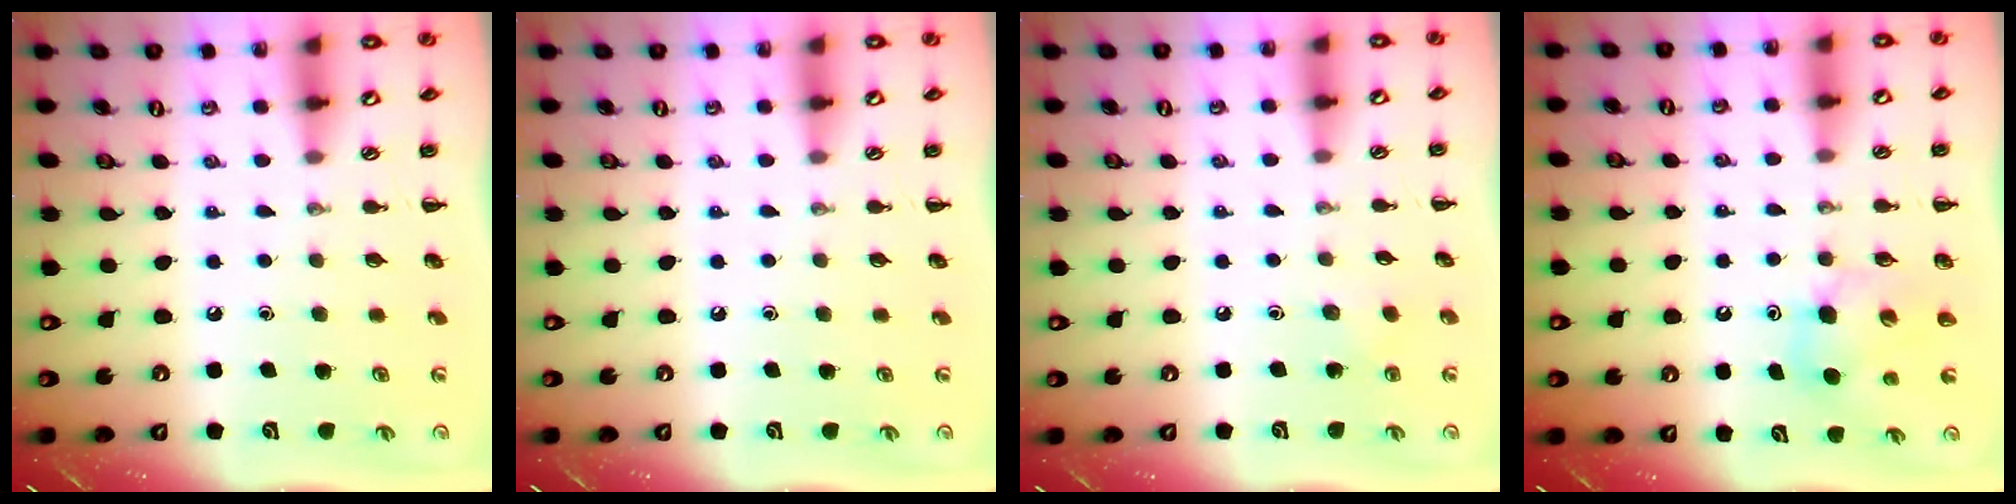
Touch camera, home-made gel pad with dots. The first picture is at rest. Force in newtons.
{"total": 0.0}
{"total": 3.8, "press": 3.6, "slide": 1.1}
{"total": 6.5, "press": 6.5, "slide": 0.9}